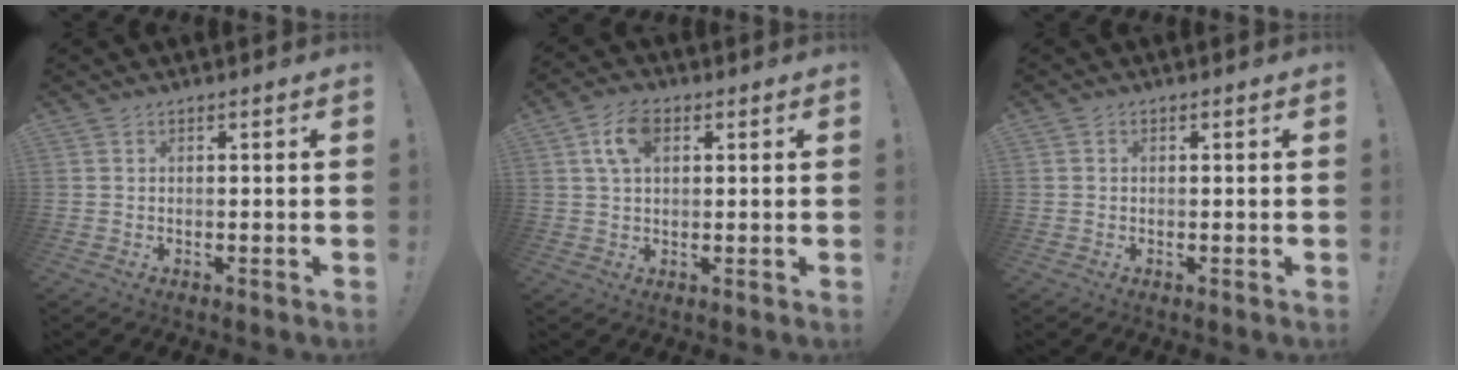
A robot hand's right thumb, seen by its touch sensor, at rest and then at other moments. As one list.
[{"total": 7.9, "force": [2.6, 4.8, 5.8], "torque": [-0.101, 0.010, 0.050]}, {"total": 0.5, "force": [-0.2, 0.5, 0.0], "torque": [-0.003, 0.003, -0.003]}]